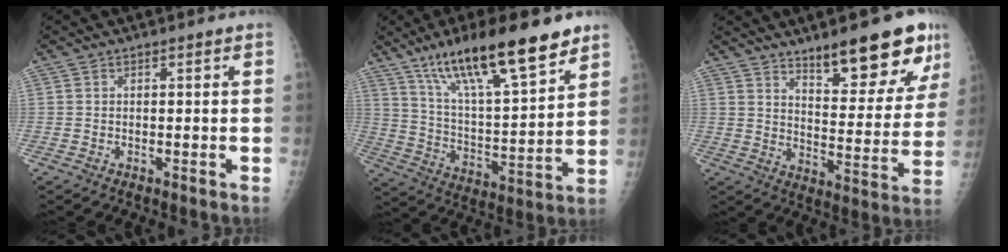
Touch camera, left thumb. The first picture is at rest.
{"total": 21.9, "force": [14.5, 5.3, 15.6], "torque": [-0.242, -0.055, 0.251]}
{"total": 17.5, "force": [11.4, 5.0, 12.3], "torque": [-0.127, -0.075, 0.168]}